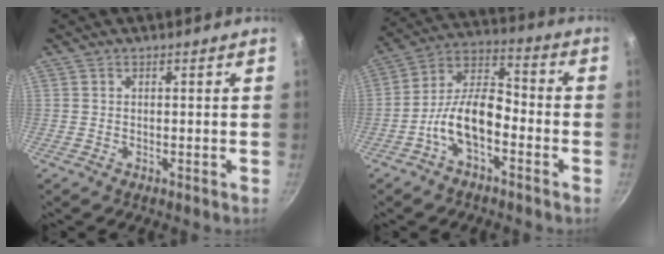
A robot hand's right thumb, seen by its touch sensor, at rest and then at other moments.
{"total": 11.6, "force": [-4.6, 5.9, 8.9], "torque": [-0.143, 0.053, -0.097]}